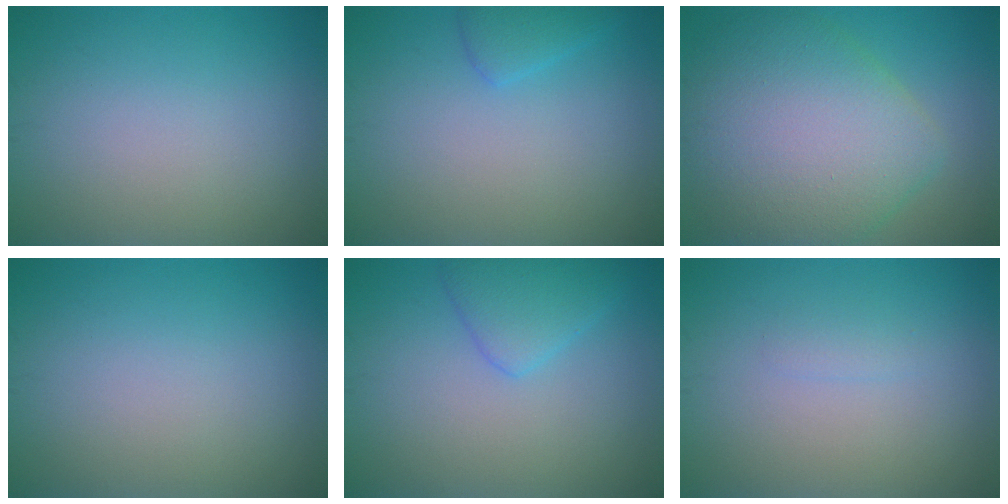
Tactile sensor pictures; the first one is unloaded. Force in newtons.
{"total": 1.7, "press": 1.7, "slide": 0.1}
{"total": 10.1, "press": 10.1, "slide": 0.8}
{"total": 0.0}
{"total": 2.8, "press": 2.8, "slide": 0.1}
{"total": 0.7, "press": 0.7, "slide": 0.1}